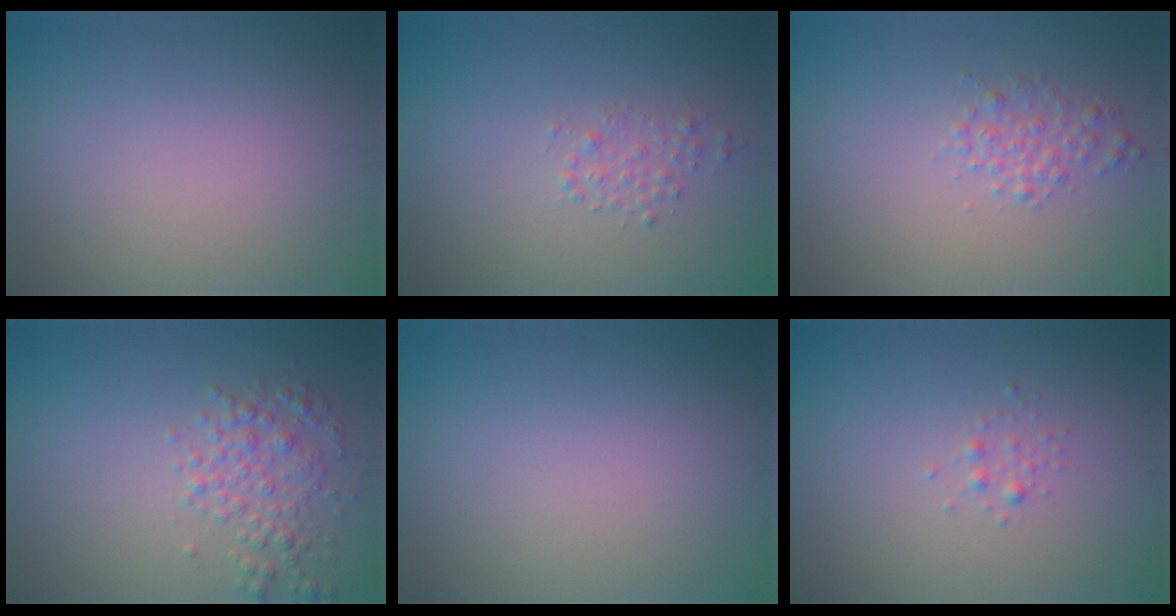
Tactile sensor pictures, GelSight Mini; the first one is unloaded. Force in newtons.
{"total": 1.3, "press": 1.3, "slide": 0.0}
{"total": 1.8, "press": 1.8, "slide": 0.0}
{"total": 2.8, "press": 2.8, "slide": 0.1}
{"total": 0.0}
{"total": 0.8, "press": 0.8, "slide": 0.0}